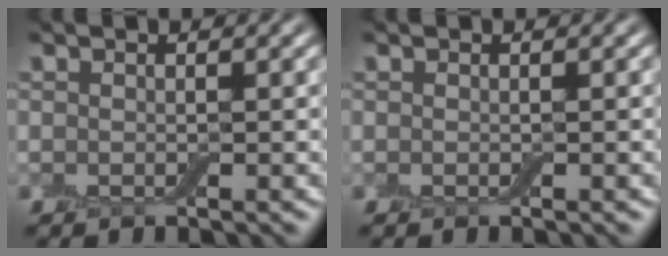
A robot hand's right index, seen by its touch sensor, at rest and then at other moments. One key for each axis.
{"total": 0.0}